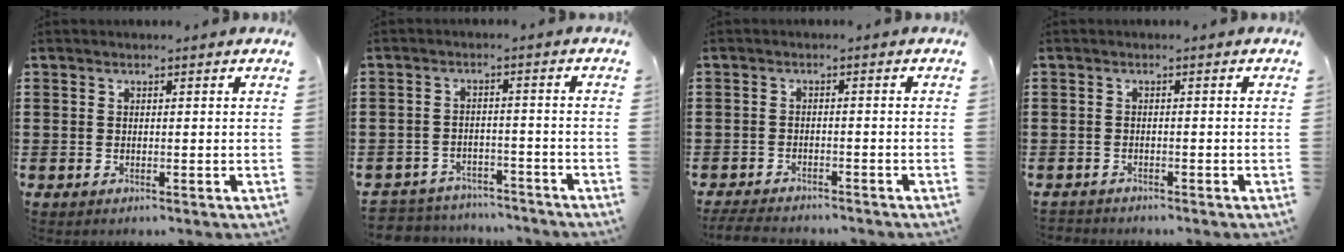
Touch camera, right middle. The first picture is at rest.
{"total": 3.9, "force": [-3.9, 0.5, -0.3], "torque": [-0.004, 0.000, -0.083]}
{"total": 2.7, "force": [-2.7, 0.2, 0.3], "torque": [-0.017, -0.005, -0.058]}
{"total": 1.0, "force": [-1.0, 0.1, 0.0], "torque": [-0.003, 0.000, -0.021]}